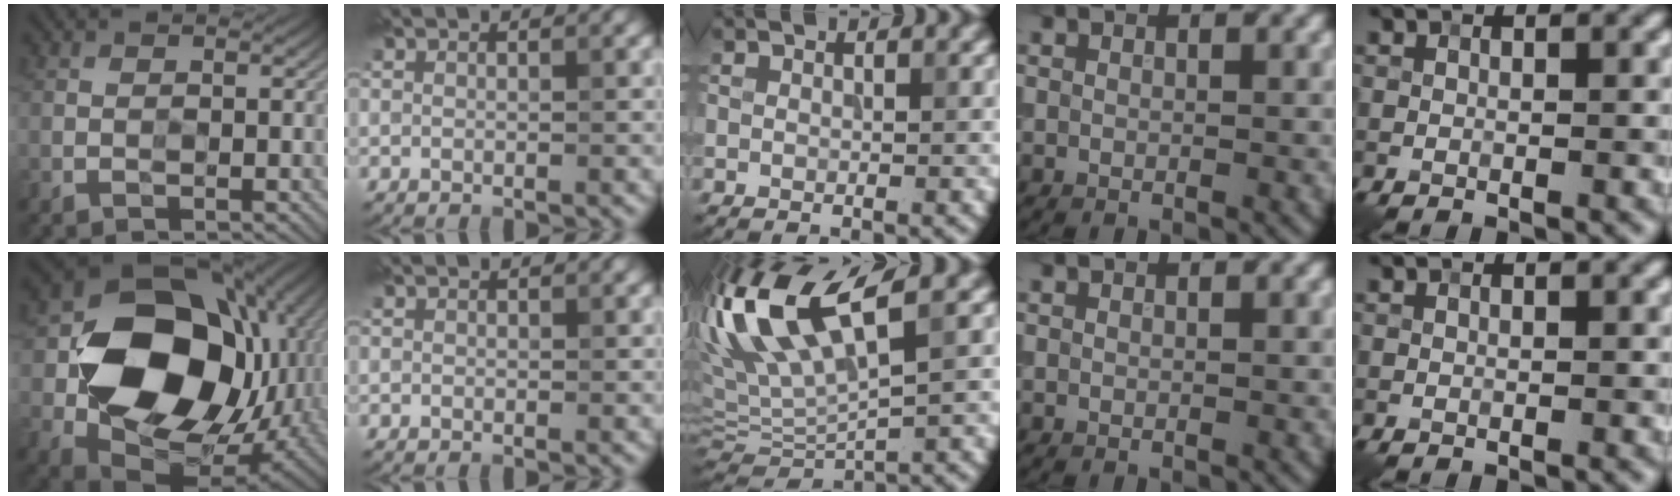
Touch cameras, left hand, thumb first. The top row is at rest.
{"thumb": {"total": 18.1, "force": [1.3, 14.2, 11.1], "torque": [-0.199, -0.039, 0.038]}, "middle": {"total": 11.0, "force": [4.2, 3.4, 9.7], "torque": [-0.208, 0.014, 0.081]}}